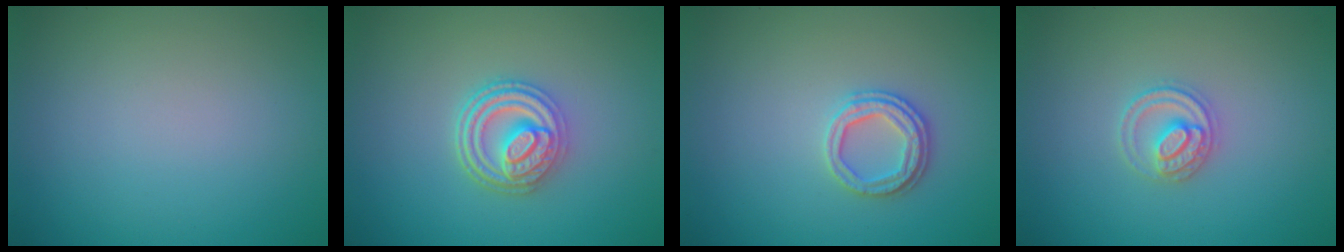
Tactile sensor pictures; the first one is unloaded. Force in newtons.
{"total": 4.7, "press": 3.7, "slide": 2.9}
{"total": 2.6, "press": 2.4, "slide": 0.8}
{"total": 2.5, "press": 2.4, "slide": 0.3}